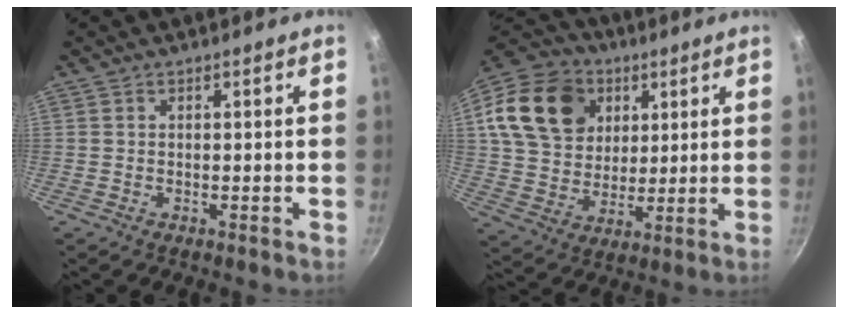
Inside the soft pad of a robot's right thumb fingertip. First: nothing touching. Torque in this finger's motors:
{"motor_torque": [0.22, 1.17, 0.58, -0.32, 0.13]}